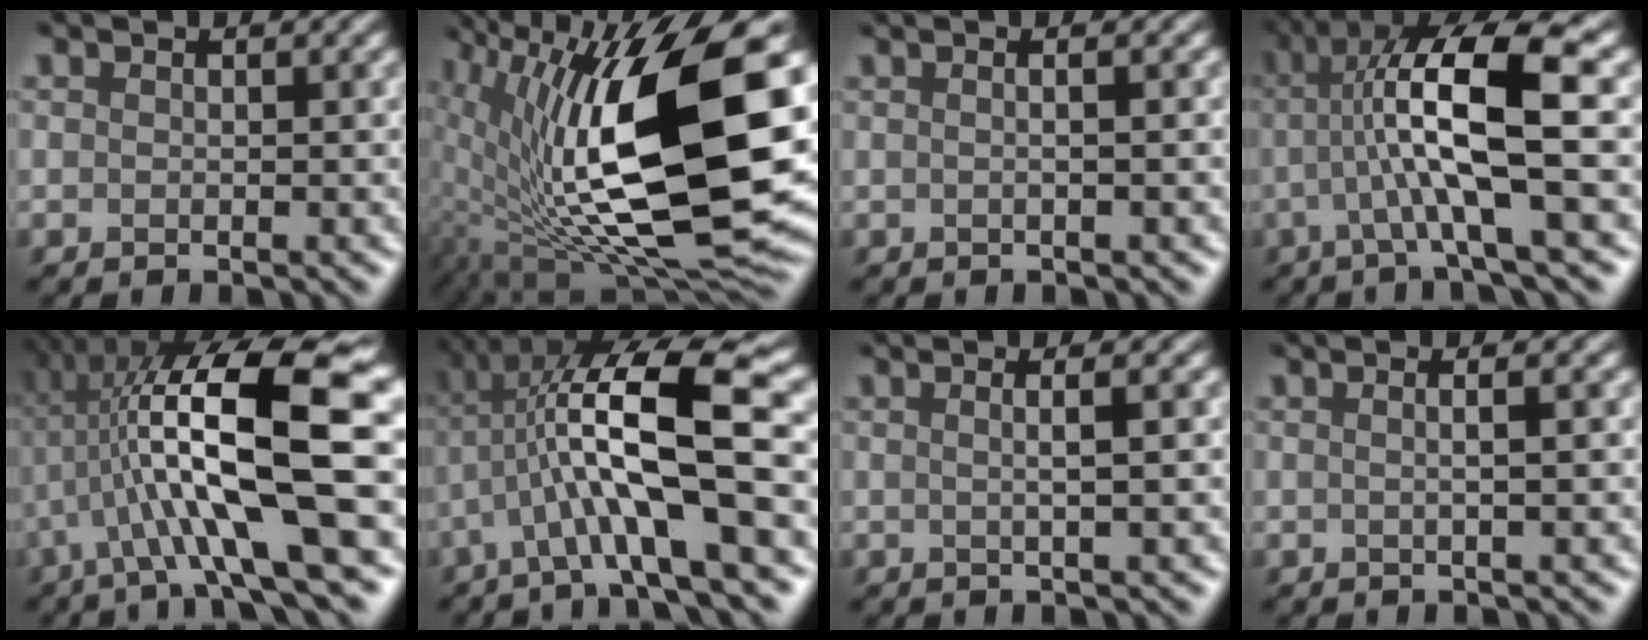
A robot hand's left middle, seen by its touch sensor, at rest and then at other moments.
{"total": 15.8, "force": [1.6, 6.2, 14.4], "torque": [-0.266, -0.017, 0.041]}
{"total": 2.3, "force": [0.8, 1.1, 1.9], "torque": [0.003, 0.010, -0.017]}
{"total": 8.9, "force": [0.1, 1.4, 8.8], "torque": [-0.175, 0.015, 0.012]}
{"total": 12.9, "force": [0.3, 3.2, 12.5], "torque": [-0.224, 0.012, 0.012]}
{"total": 10.5, "force": [-0.4, 2.4, 10.2], "torque": [-0.197, 0.019, -0.001]}
{"total": 2.5, "force": [0.7, 0.7, 2.3], "torque": [-0.018, 0.012, -0.013]}
{"total": 2.6, "force": [0.8, 1.0, 2.2], "torque": [-0.006, 0.013, -0.016]}